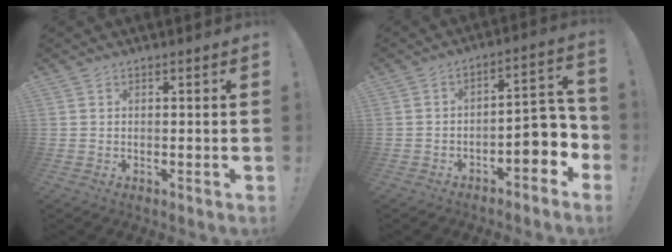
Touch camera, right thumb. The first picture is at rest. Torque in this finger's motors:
{"motor_torque": [1.34, 1.31, 0.79, -0.77, 0.00]}